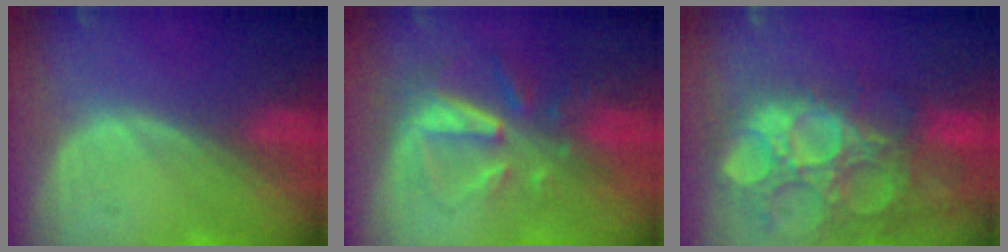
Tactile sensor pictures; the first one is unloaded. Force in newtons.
{"total": 8.0, "press": 7.3, "slide": 3.3}
{"total": 15.4, "press": 12.6, "slide": 8.7}